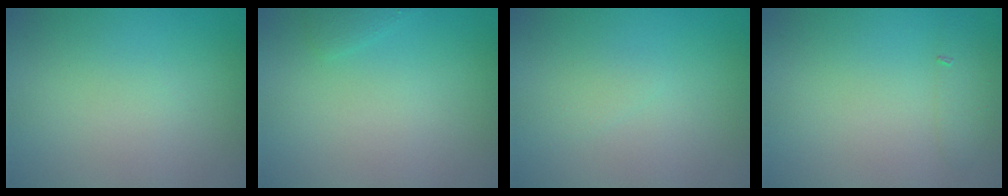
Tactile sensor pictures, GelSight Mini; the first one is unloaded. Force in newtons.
{"total": 0.8, "press": 0.8, "slide": 0.1}
{"total": 0.7, "press": 0.7, "slide": 0.1}
{"total": 1.4, "press": 1.4, "slide": 0.1}